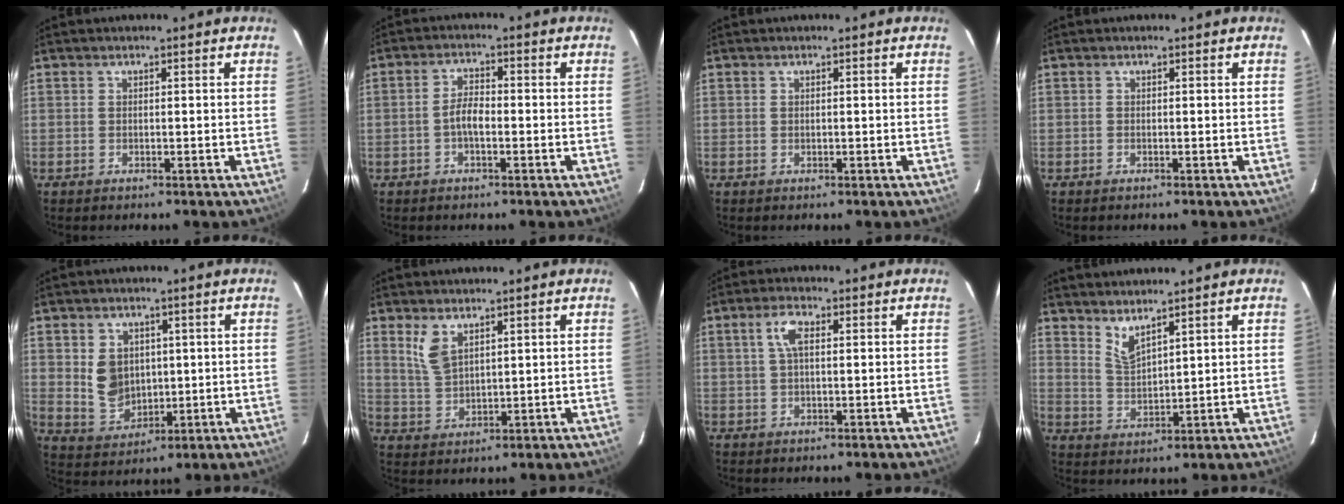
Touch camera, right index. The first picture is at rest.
{"total": 3.4, "force": [-1.2, 1.4, 2.9], "torque": [-0.061, 0.009, -0.023]}
{"total": 0.0}
{"total": 0.0}
{"total": 7.8, "force": [1.1, 6.4, 4.4], "torque": [-0.091, 0.002, 0.038]}
{"total": 5.4, "force": [3.3, 2.4, 3.5], "torque": [-0.072, -0.001, 0.072]}
{"total": 4.0, "force": [1.0, 1.6, 3.5], "torque": [-0.069, 0.009, 0.020]}
{"total": 4.5, "force": [3.8, 0.9, 2.3], "torque": [-0.044, -0.007, 0.075]}